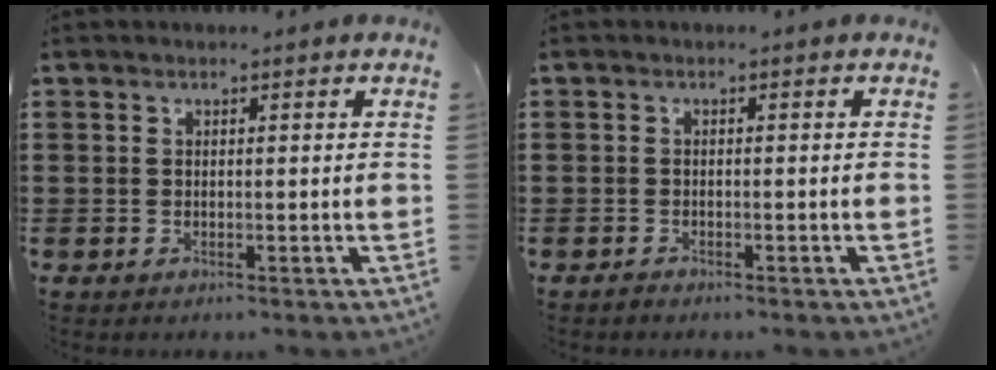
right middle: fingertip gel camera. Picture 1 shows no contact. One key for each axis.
{"total": 0.9, "fx": -0.8, "fy": 0.5, "fz": 0.0, "tx": 0.001, "ty": 0.003, "tz": -0.018}